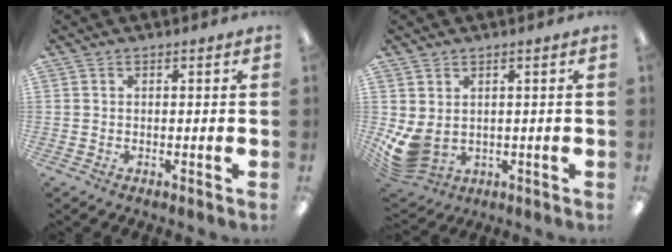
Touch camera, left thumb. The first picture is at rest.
{"total": 6.2, "force": [0.6, 4.2, 4.5], "torque": [-0.111, -0.016, 0.016]}